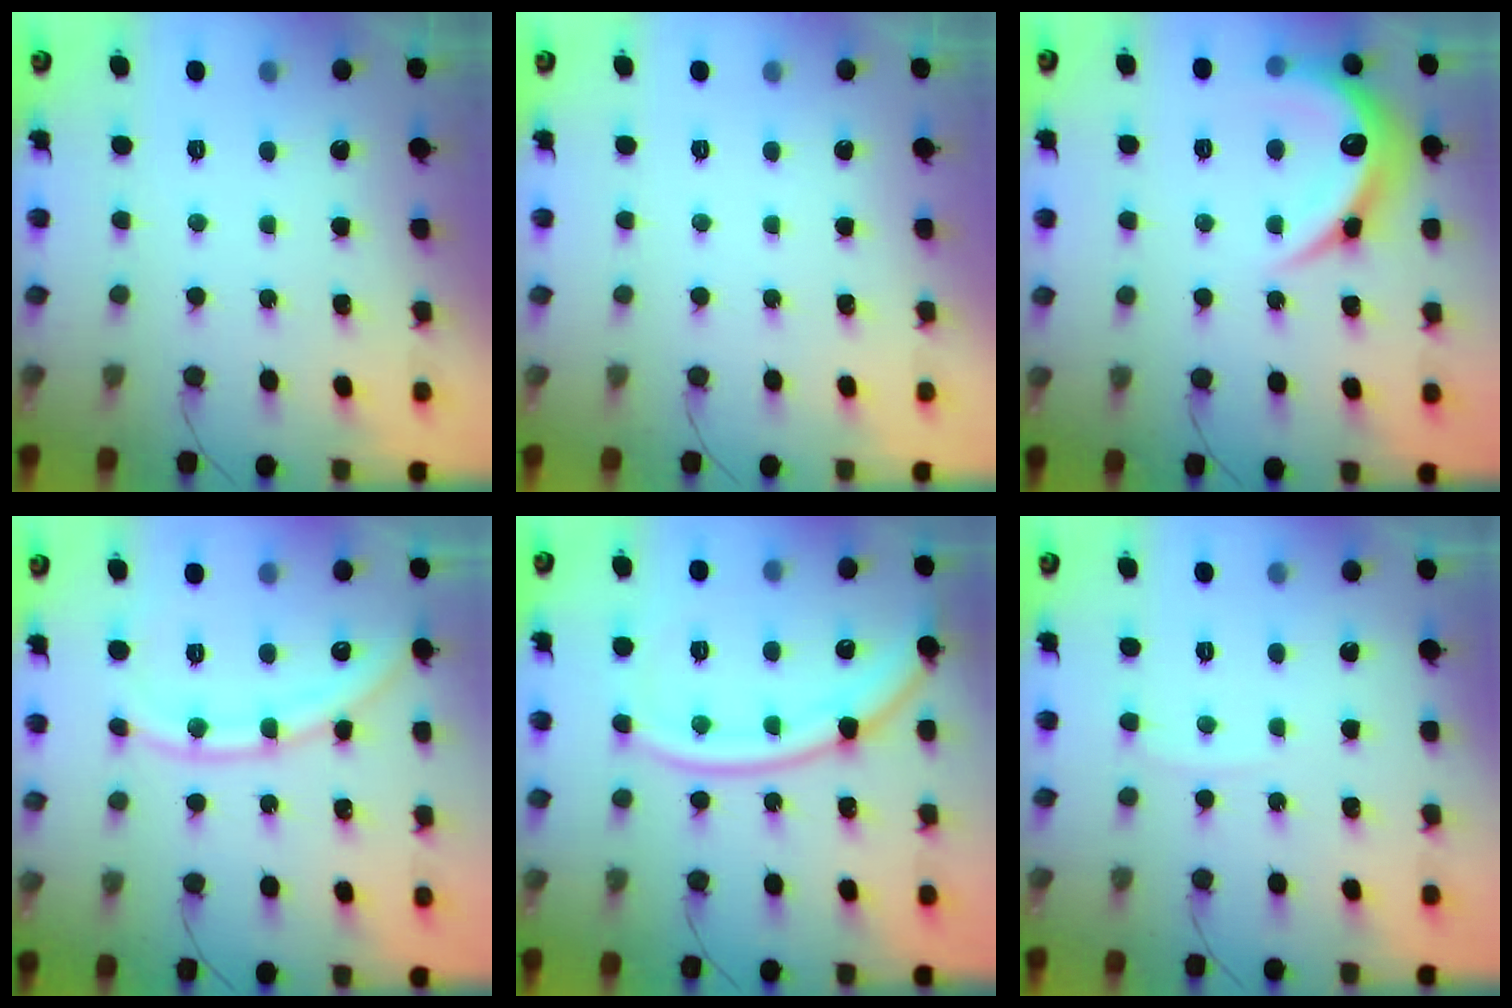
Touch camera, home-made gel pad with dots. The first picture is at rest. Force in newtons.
{"total": 0.0}
{"total": 16.7, "press": 16.7, "slide": 0.3}
{"total": 10.6, "press": 10.5, "slide": 1.1}
{"total": 16.5, "press": 16.5, "slide": 1.5}
{"total": 3.1, "press": 3.1, "slide": 0.2}